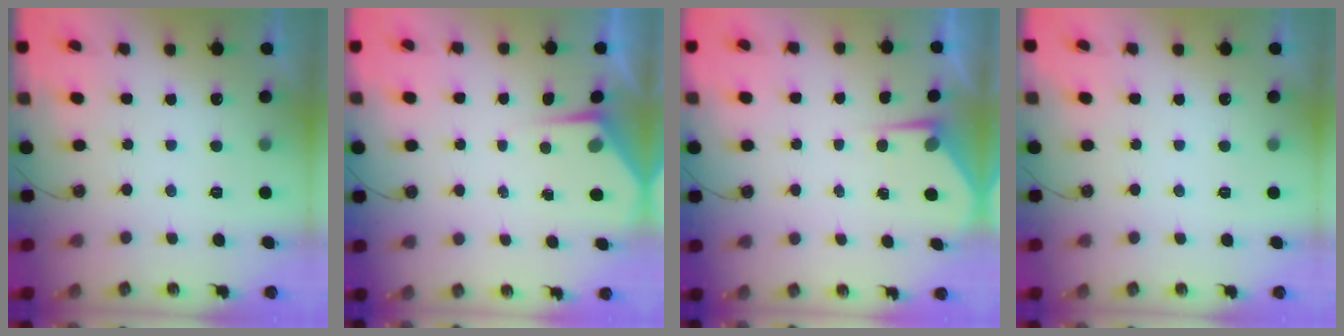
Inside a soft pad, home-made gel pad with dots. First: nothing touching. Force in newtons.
{"total": 3.4, "press": 3.4, "slide": 0.4}
{"total": 3.7, "press": 3.6, "slide": 0.5}
{"total": 0.0}